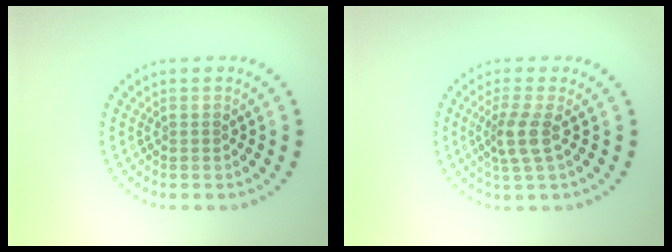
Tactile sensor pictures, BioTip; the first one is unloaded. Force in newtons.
{"total": 2.7, "press": 2.1, "slide": 1.7}